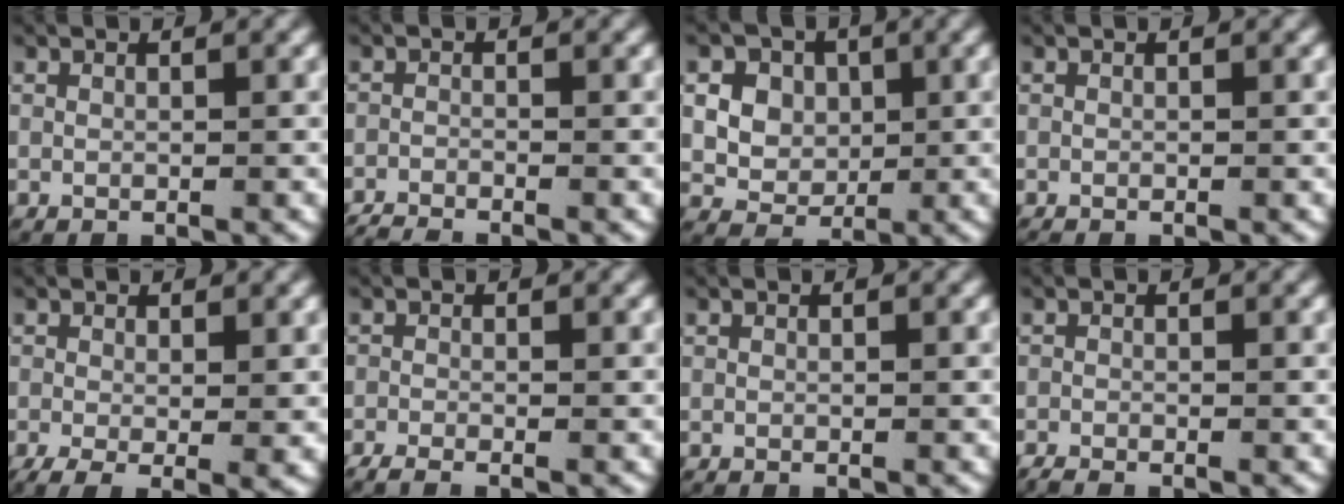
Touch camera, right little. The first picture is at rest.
{"total": 2.8, "force": [-2.7, 0.9, 0.5], "torque": [-0.016, -0.012, -0.043]}
{"total": 6.2, "force": [0.5, 5.7, 2.5], "torque": [-0.058, -0.009, 0.007]}
{"total": 0.6, "force": [-0.5, 0.2, 0.1], "torque": [-0.005, -0.006, -0.007]}
{"total": 3.7, "force": [-1.5, 1.5, 3.0], "torque": [-0.052, -0.021, -0.015]}
{"total": 2.3, "force": [-1.9, 0.7, 1.0], "torque": [-0.024, -0.008, -0.032]}
{"total": 0.0}
{"total": 1.6, "force": [-1.5, 0.5, 0.4], "torque": [-0.010, -0.008, -0.025]}